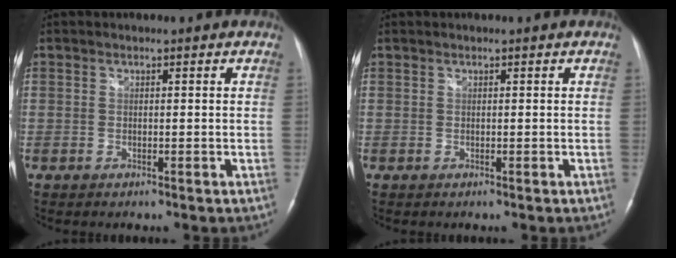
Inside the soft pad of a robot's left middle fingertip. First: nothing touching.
{"total": 0.0}